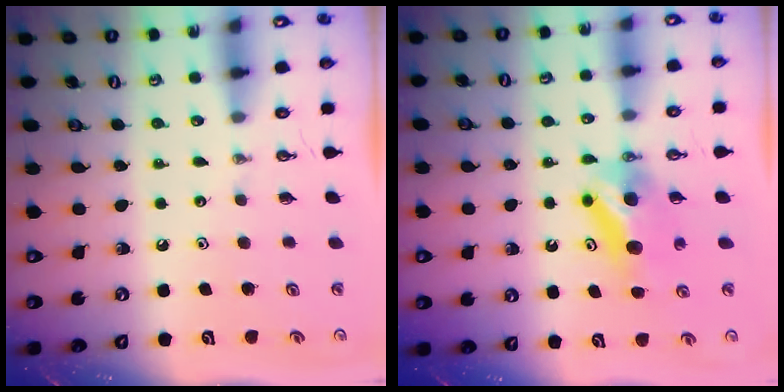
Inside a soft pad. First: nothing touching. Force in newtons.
{"total": 7.6, "press": 7.1, "slide": 2.6}